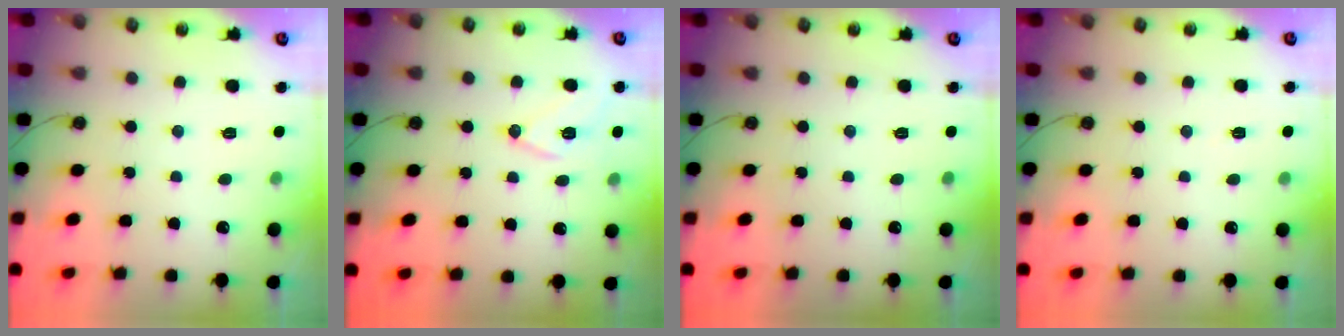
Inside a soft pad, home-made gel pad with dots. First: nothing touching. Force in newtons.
{"total": 11.4, "press": 10.9, "slide": 3.4}
{"total": 0.0}
{"total": 2.5, "press": 1.7, "slide": 1.8}